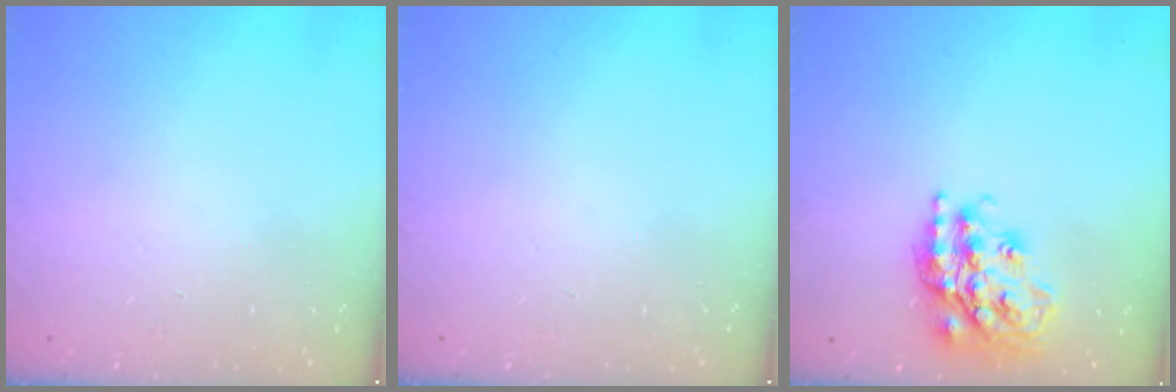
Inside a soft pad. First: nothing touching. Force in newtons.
{"total": 0.0}
{"total": 20.4, "press": 20.3, "slide": 1.7}